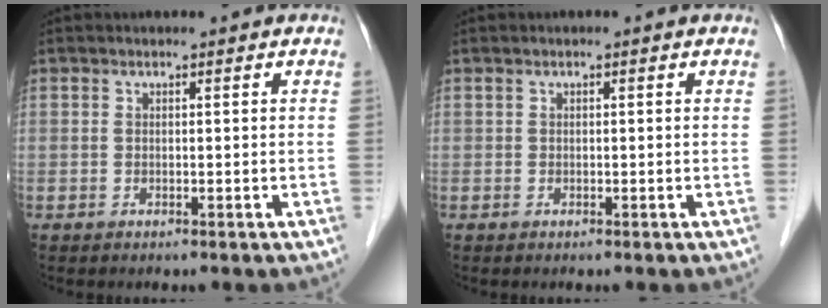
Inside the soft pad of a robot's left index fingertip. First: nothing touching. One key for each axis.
{"total": 0.0}